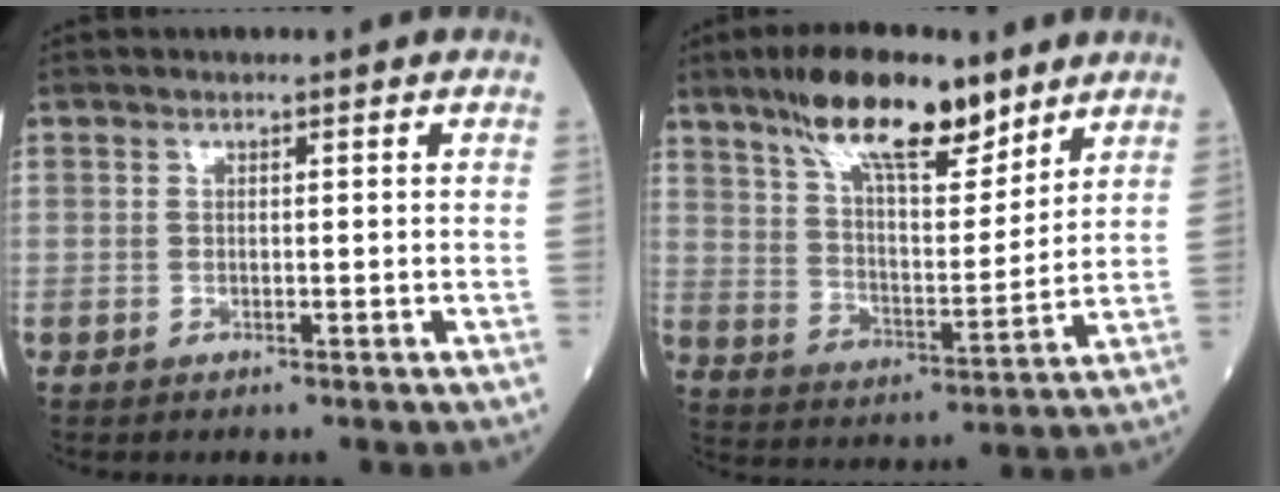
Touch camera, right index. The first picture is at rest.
{"total": 15.4, "force": [10.8, 4.4, 10.0], "torque": [-0.176, 0.006, 0.192]}